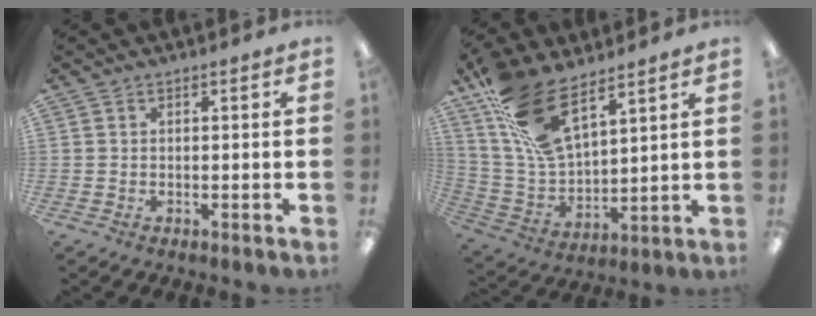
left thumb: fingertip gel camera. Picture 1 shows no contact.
{"total": 17.0, "force": [11.2, 7.6, 10.2], "torque": [-0.230, -0.050, 0.209]}